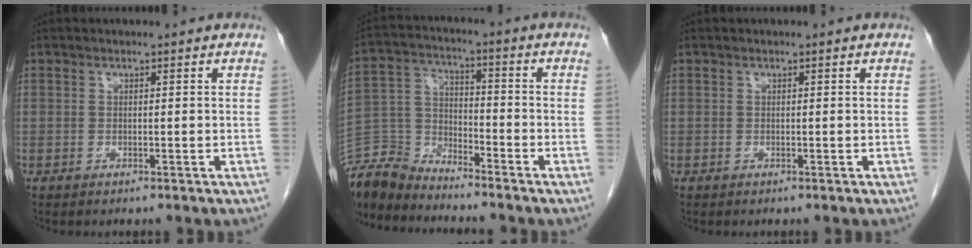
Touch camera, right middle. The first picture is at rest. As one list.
[{"total": 8.2, "force": [-8.1, 1.3, 0.6], "torque": [-0.021, 0.006, -0.164]}, {"total": 0.0}]